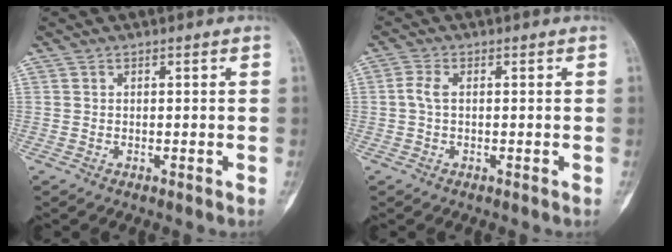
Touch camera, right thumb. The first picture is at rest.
{"total": 2.4, "force": [0.0, 1.2, 2.1], "torque": [-0.051, 0.003, -0.004]}